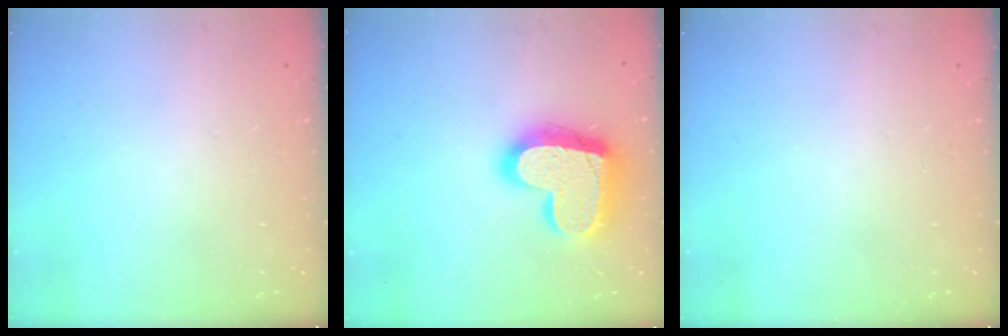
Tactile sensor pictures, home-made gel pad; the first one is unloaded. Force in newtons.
{"total": 20.9, "press": 20.8, "slide": 1.8}
{"total": 0.0}